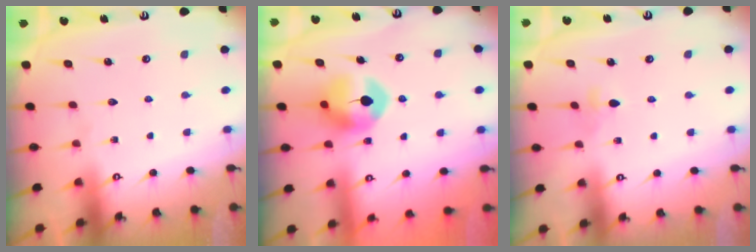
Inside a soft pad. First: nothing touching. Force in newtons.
{"total": 8.6, "press": 8.6, "slide": 0.4}
{"total": 3.5, "press": 3.4, "slide": 0.8}